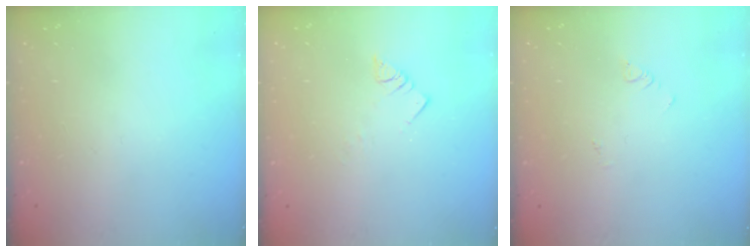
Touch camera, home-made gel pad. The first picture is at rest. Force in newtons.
{"total": 3.4, "press": 3.3, "slide": 0.4}
{"total": 1.9, "press": 1.9, "slide": 0.4}